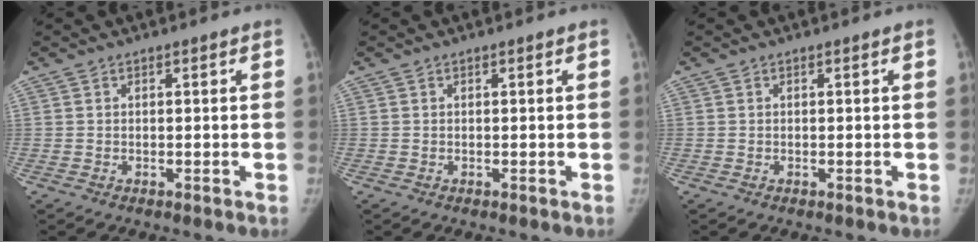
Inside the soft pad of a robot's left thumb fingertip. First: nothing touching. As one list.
[{"total": 0.0}, {"total": 0.0}]